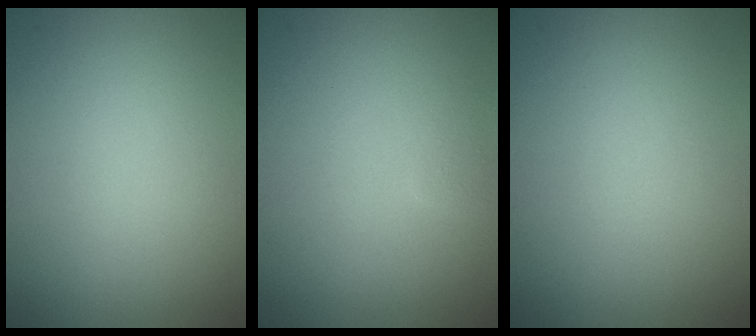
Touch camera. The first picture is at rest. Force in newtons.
{"total": 0.6, "press": 0.6, "slide": 0.1}
{"total": 0.0}